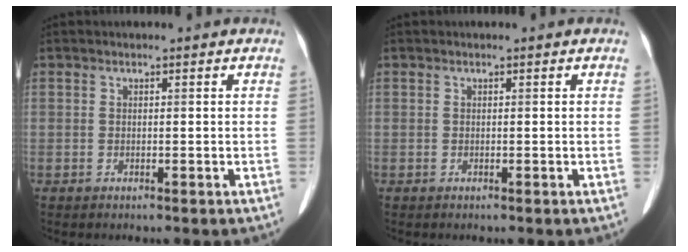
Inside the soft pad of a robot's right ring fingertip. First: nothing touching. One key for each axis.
{"total": 0.0}